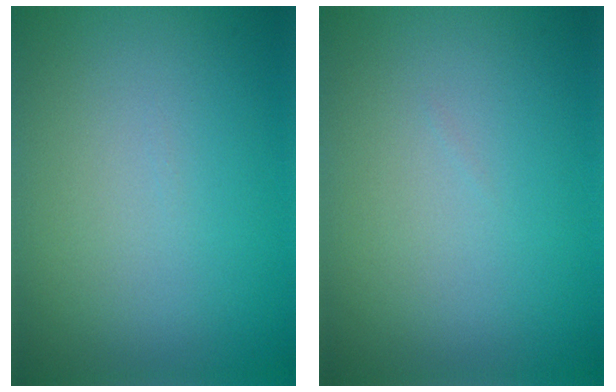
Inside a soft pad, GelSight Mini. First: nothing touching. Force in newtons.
{"total": 0.0}